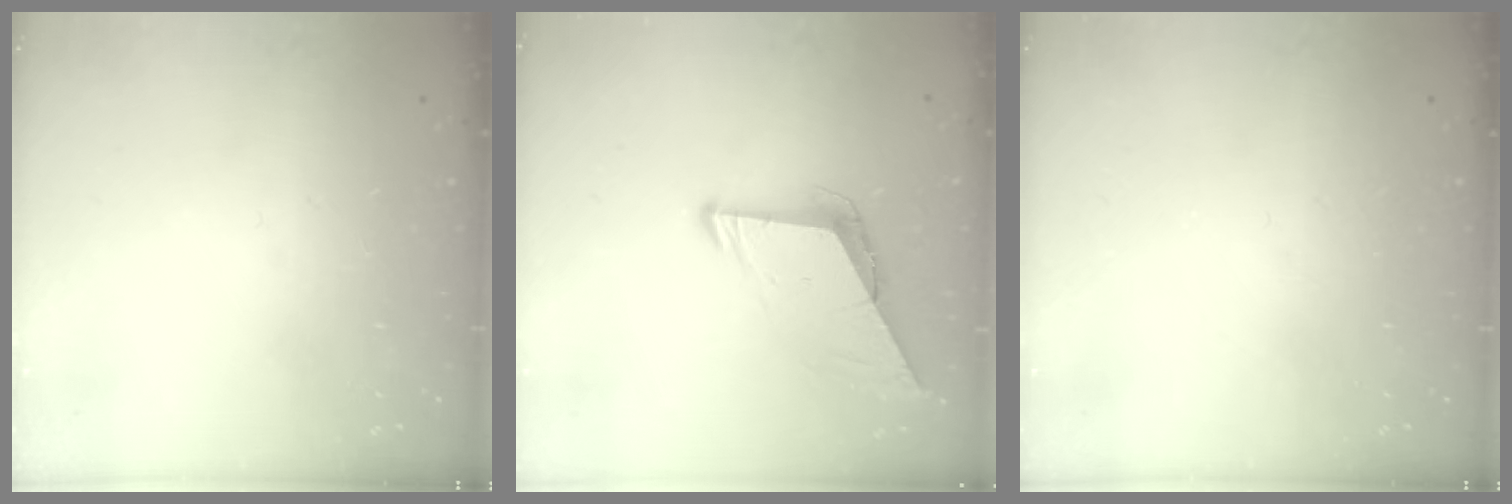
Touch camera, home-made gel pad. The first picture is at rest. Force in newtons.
{"total": 7.1, "press": 7.1, "slide": 0.5}
{"total": 0.0}